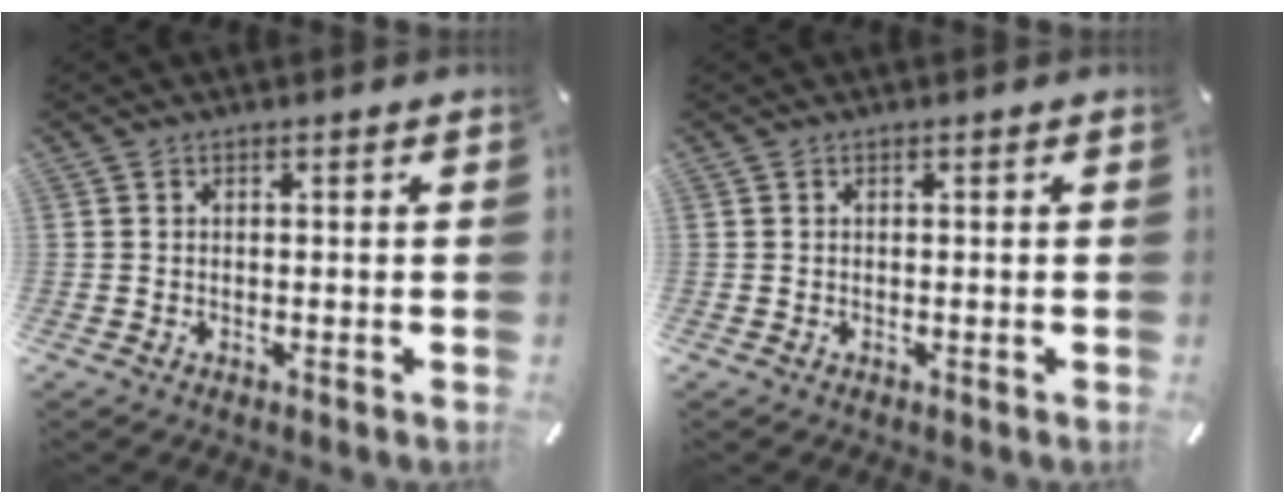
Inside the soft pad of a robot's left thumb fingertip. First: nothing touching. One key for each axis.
{"total": 0.0}